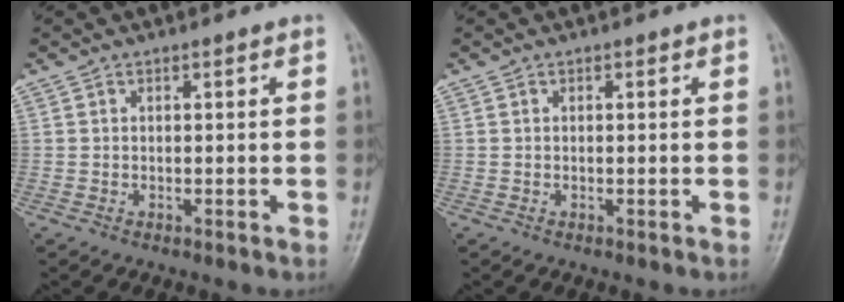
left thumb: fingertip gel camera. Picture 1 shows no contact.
{"total": 0.0}